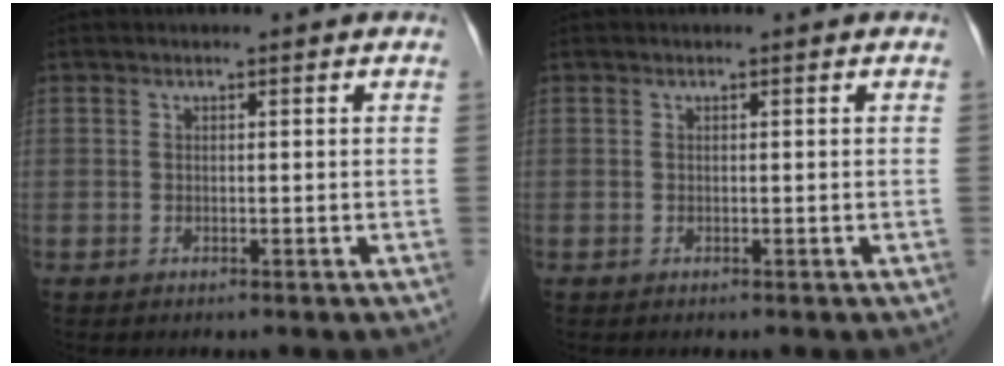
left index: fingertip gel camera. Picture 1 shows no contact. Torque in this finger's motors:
{"motor_torque": [0.00, 0.00, 0.00, 0.00]}